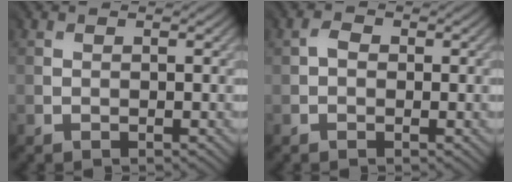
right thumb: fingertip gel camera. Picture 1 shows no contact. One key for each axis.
{"total": 0.8, "fx": 0.1, "fy": 0.7, "fz": 0.3, "tx": -0.010, "ty": 0.005, "tz": -0.005}